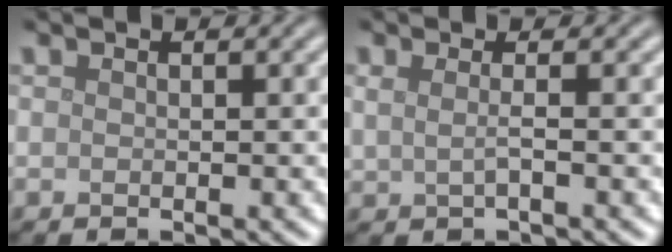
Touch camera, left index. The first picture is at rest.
{"total": 1.2, "force": [0.1, 0.4, 1.2], "torque": [-0.027, -0.004, 0.001]}